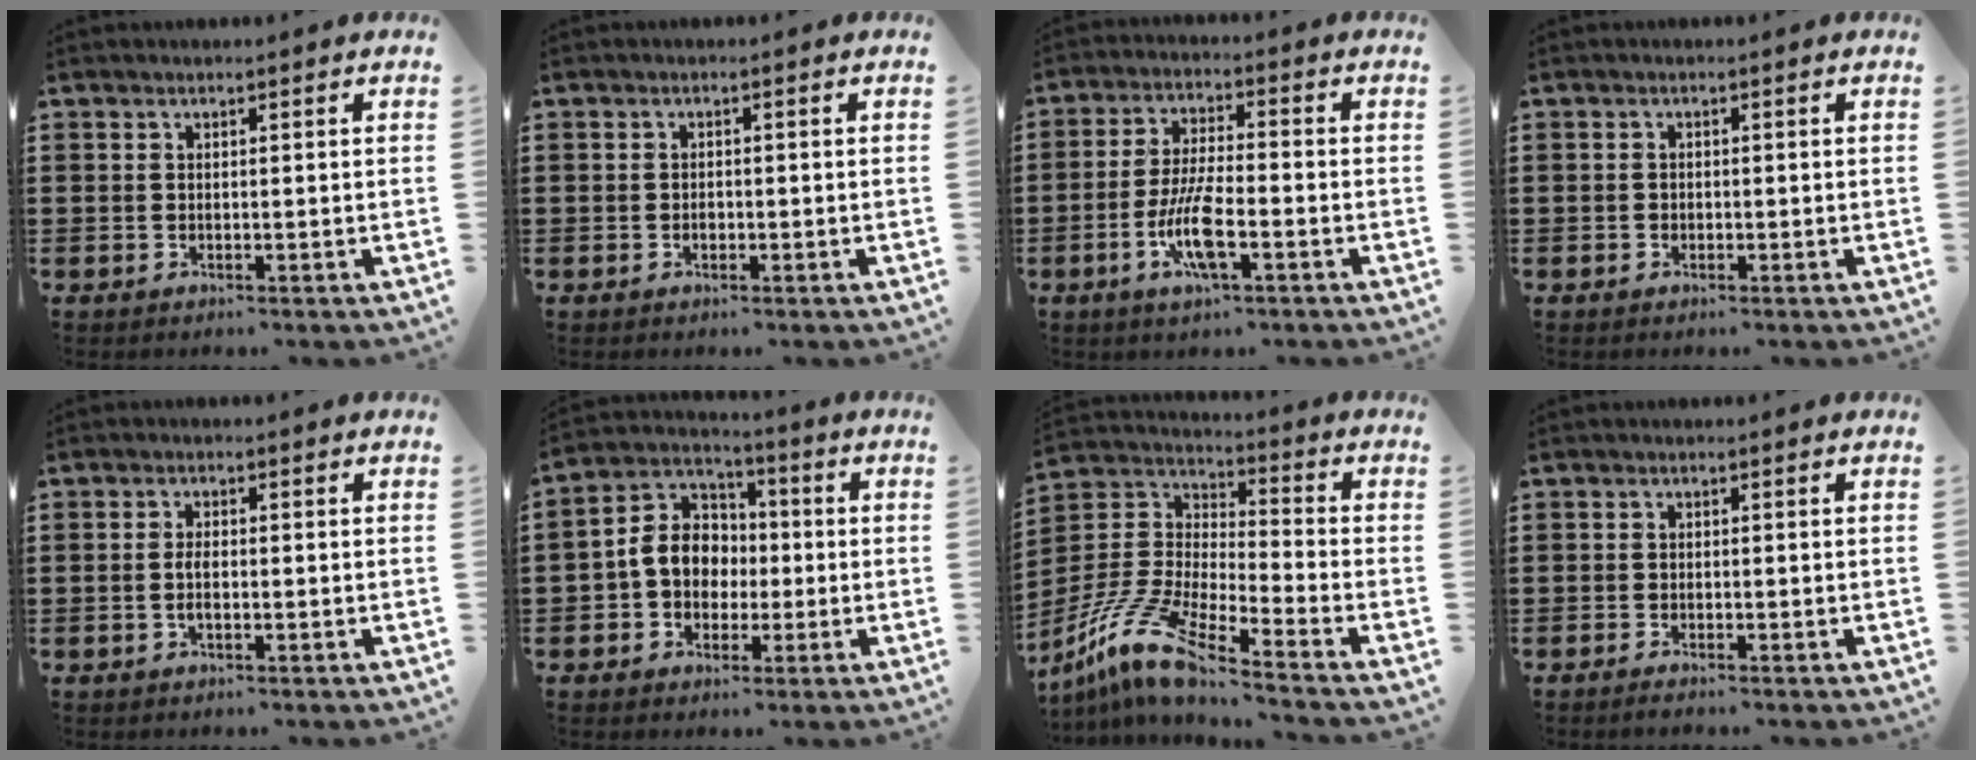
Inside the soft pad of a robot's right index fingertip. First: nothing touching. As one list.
[{"total": 1.0, "force": [-0.4, 0.6, 0.7], "torque": [-0.016, -0.002, -0.006]}, {"total": 8.2, "force": [-3.2, 2.0, 7.3], "torque": [-0.159, -0.011, -0.063]}, {"total": 0.6, "force": [-0.4, 0.5, 0.1], "torque": [-0.003, 0.002, -0.008]}, {"total": 2.0, "force": [-0.4, 0.5, 1.9], "torque": [-0.045, -0.005, -0.009]}, {"total": 8.2, "force": [-1.0, 6.8, 4.4], "torque": [-0.119, 0.016, -0.024]}, {"total": 11.0, "force": [-8.9, 0.9, 6.4], "torque": [-0.166, -0.010, -0.191]}, {"total": 0.8, "force": [-0.7, 0.0, 0.3], "torque": [-0.008, -0.005, -0.013]}]